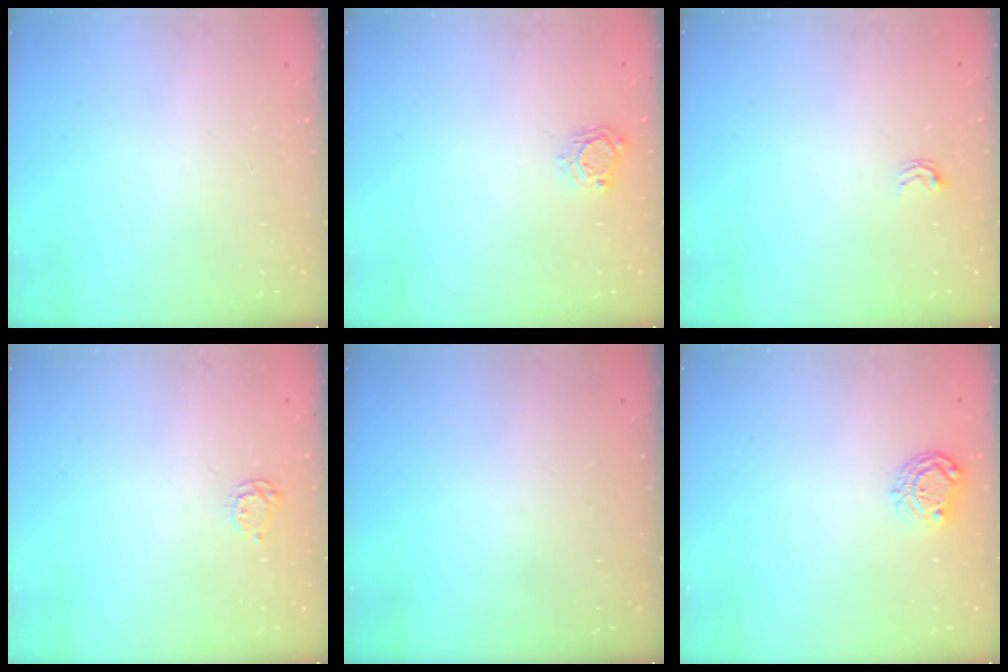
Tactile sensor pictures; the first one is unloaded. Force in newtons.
{"total": 4.9, "press": 4.9, "slide": 0.2}
{"total": 2.9, "press": 2.8, "slide": 0.4}
{"total": 3.8, "press": 3.8, "slide": 0.4}
{"total": 0.0}
{"total": 6.2, "press": 6.1, "slide": 0.7}